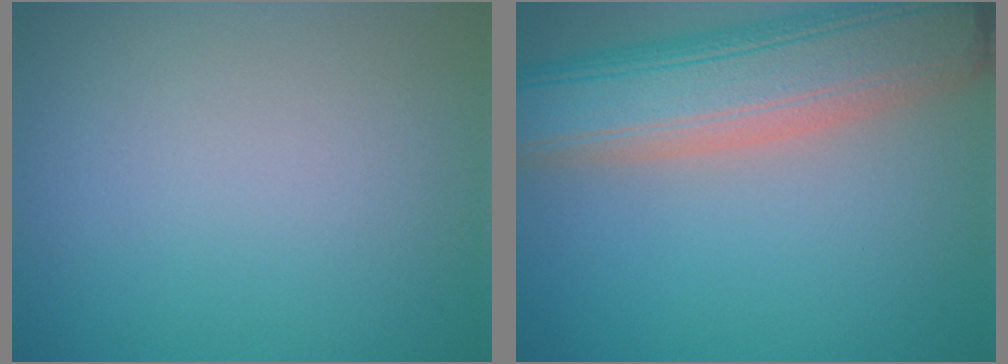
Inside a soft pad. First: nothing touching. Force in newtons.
{"total": 10.5, "press": 10.4, "slide": 0.8}